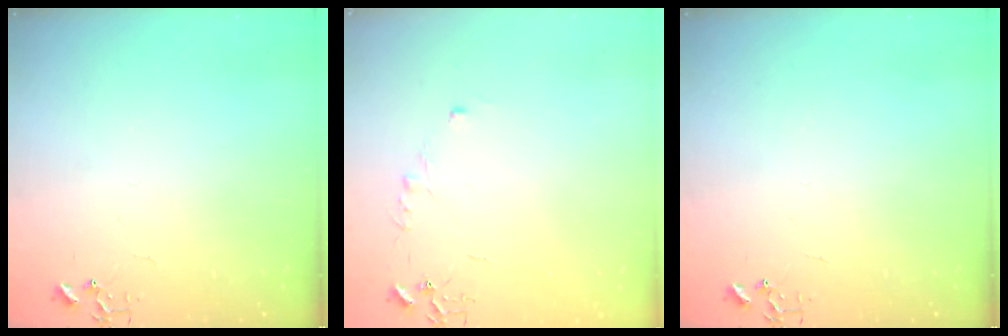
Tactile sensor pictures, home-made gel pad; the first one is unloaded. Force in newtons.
{"total": 4.6, "press": 4.6, "slide": 0.6}
{"total": 0.0}